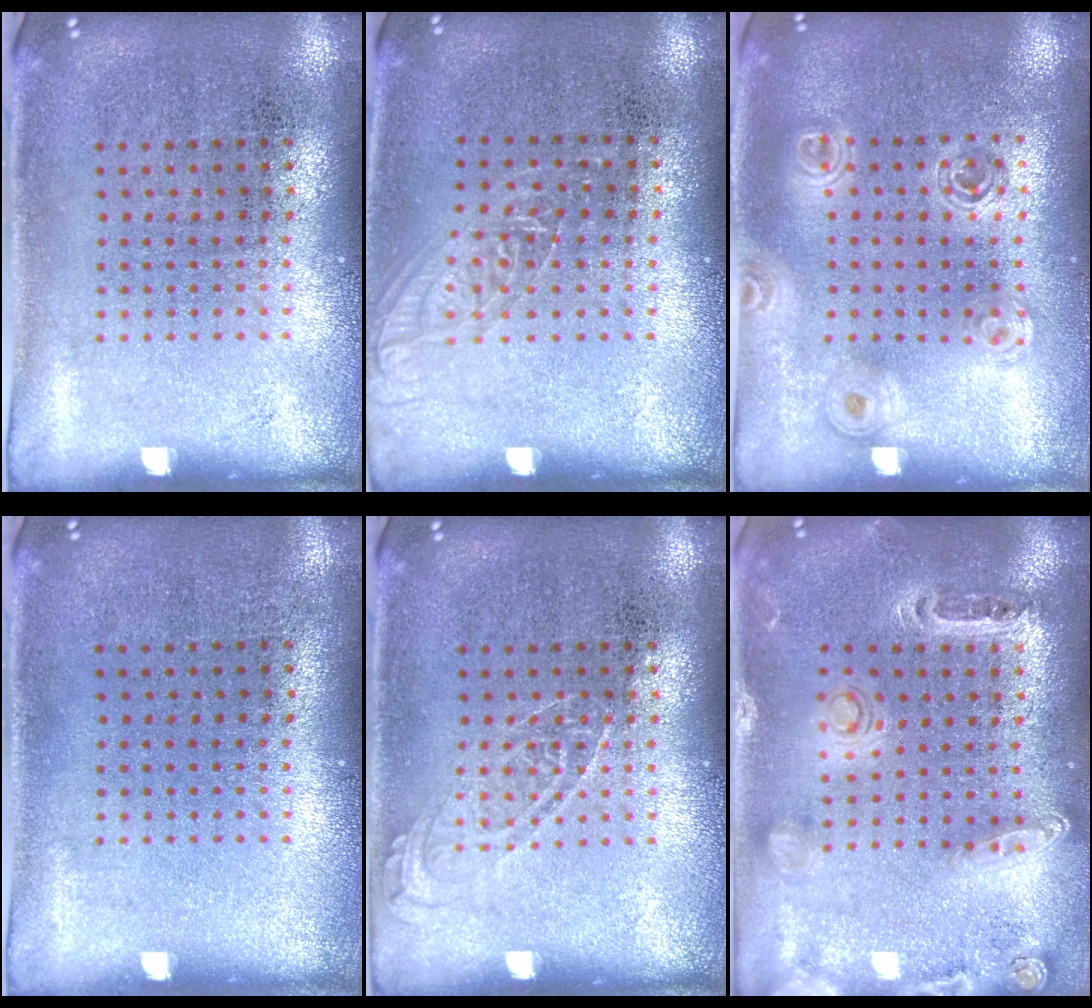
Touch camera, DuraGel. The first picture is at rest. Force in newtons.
{"total": 1.1, "press": 1.1, "slide": 0.4}
{"total": 1.6, "press": 1.4, "slide": 0.7}
{"total": 0.0}
{"total": 1.5, "press": 1.4, "slide": 0.2}
{"total": 1.3, "press": 1.3, "slide": 0.2}